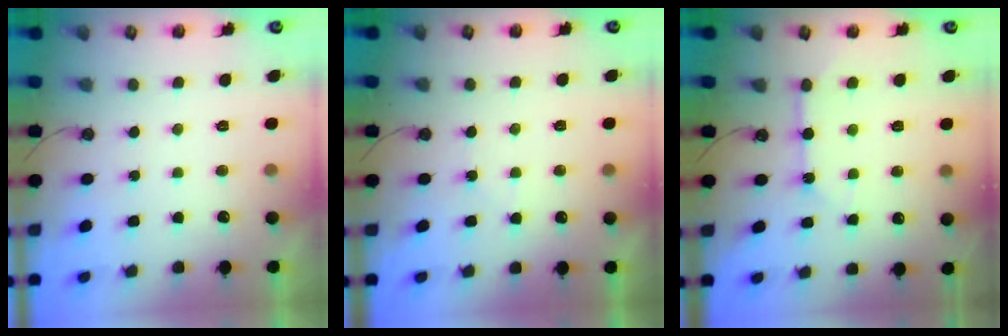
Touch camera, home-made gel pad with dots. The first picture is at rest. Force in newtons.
{"total": 4.4, "press": 4.4, "slide": 0.8}
{"total": 5.3, "press": 5.2, "slide": 0.4}